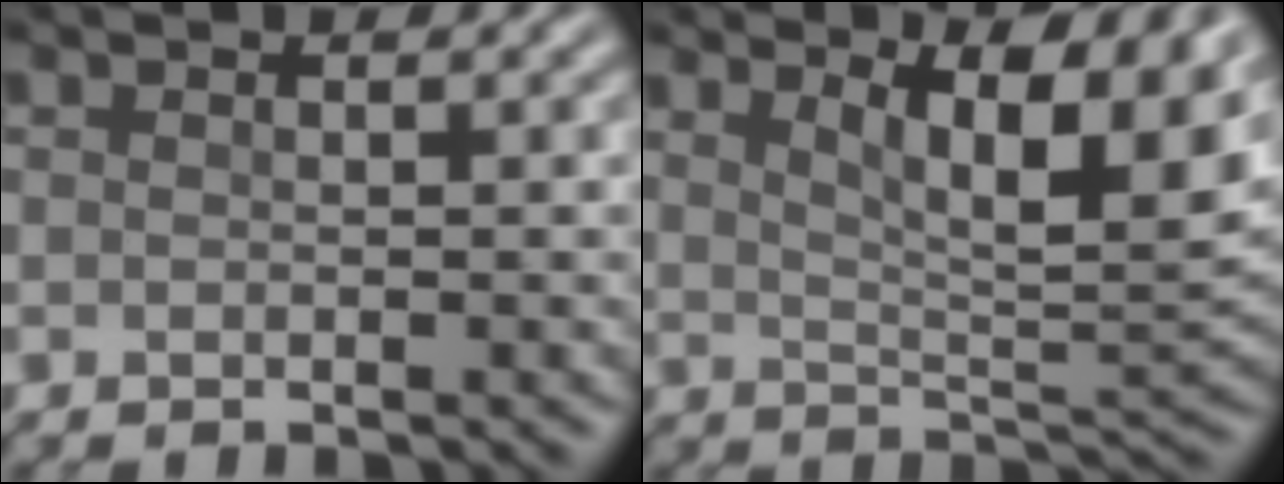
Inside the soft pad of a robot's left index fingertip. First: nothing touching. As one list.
[{"total": 8.4, "force": [4.5, 2.2, 6.8], "torque": [-0.100, -0.002, 0.075]}]